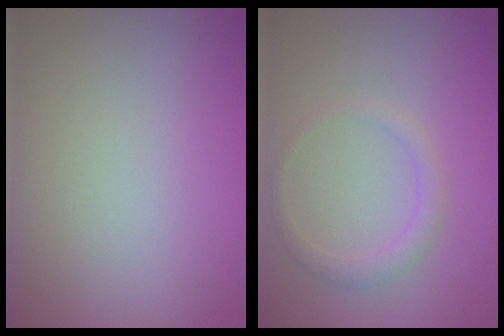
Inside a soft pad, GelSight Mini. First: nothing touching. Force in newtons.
{"total": 1.7, "press": 1.7, "slide": 0.1}